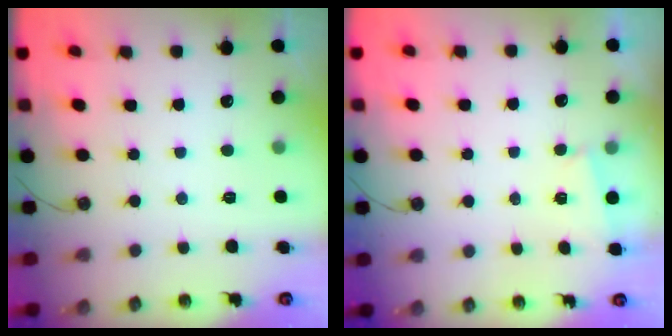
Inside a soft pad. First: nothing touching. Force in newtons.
{"total": 1.0, "press": 1.0, "slide": 0.3}